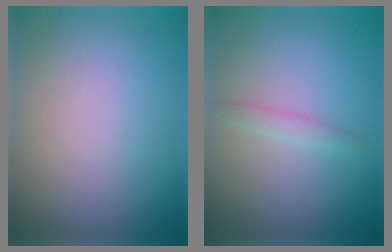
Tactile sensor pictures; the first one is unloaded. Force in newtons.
{"total": 1.0, "press": 1.0, "slide": 0.1}